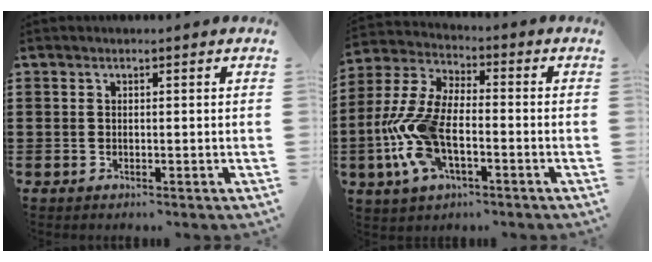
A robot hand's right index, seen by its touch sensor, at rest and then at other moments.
{"total": 11.7, "force": [-3.0, 5.7, 9.7], "torque": [-0.248, -0.015, -0.060]}